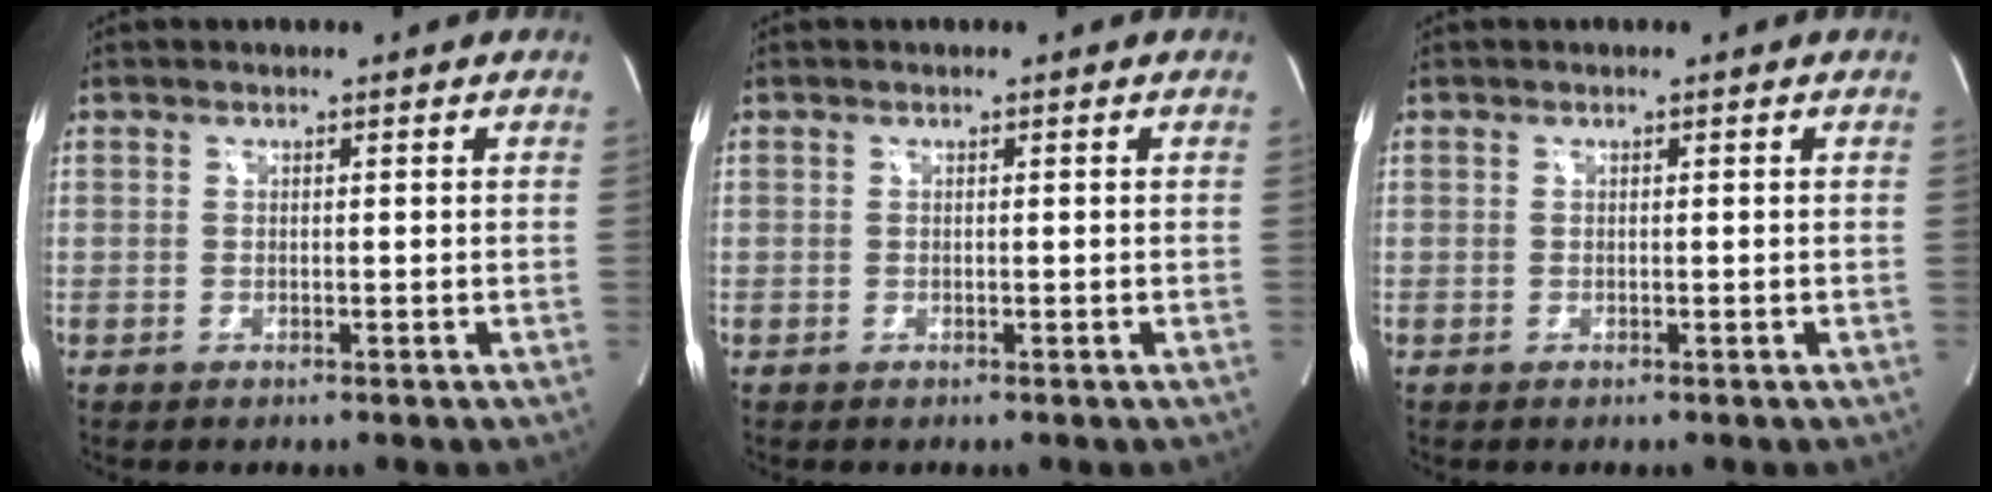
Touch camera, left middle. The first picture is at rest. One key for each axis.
{"total": 0.0}
{"total": 0.0}